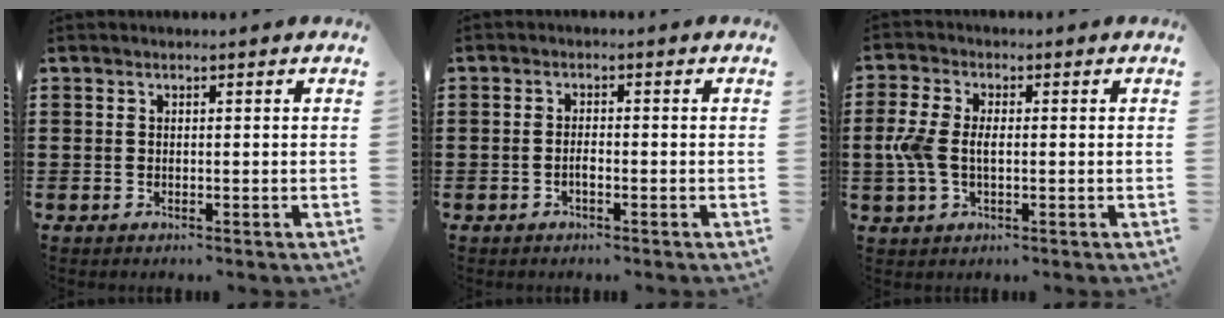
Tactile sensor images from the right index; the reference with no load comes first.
{"total": 1.4, "force": [-0.7, 0.4, 1.2], "torque": [-0.024, -0.002, -0.011]}
{"total": 5.2, "force": [-0.4, 2.9, 4.3], "torque": [-0.109, -0.002, -0.017]}